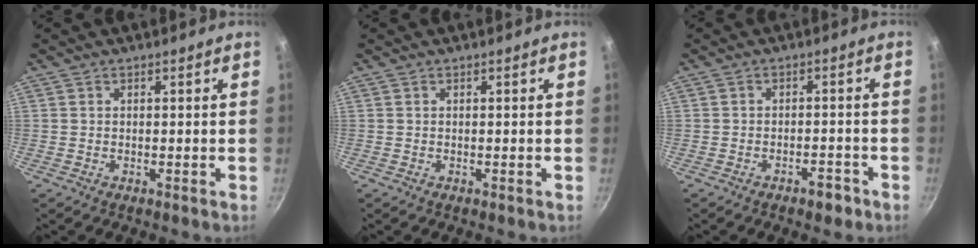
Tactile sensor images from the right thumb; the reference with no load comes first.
{"total": 0.0}
{"total": 3.5, "force": [-2.3, 1.7, 2.0], "torque": [-0.017, 0.024, -0.024]}